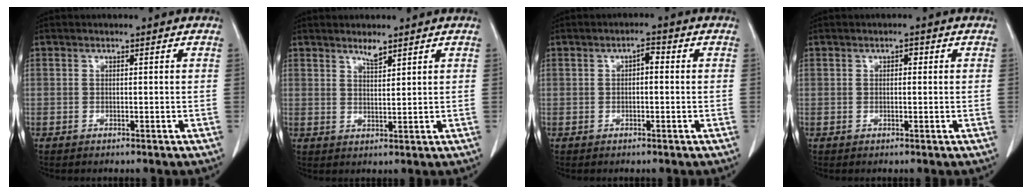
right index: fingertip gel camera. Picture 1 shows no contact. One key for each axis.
{"total": 2.7, "fx": 2.2, "fy": 0.6, "fz": 1.4, "tx": -0.029, "ty": -0.004, "tz": 0.044}
{"total": 2.4, "fx": 0.3, "fy": 1.1, "fz": 2.1, "tx": -0.035, "ty": 0.012, "tz": 0.003}
{"total": 1.3, "fx": 0.3, "fy": 0.8, "fz": 1.0, "tx": -0.020, "ty": 0.008, "tz": 0.004}